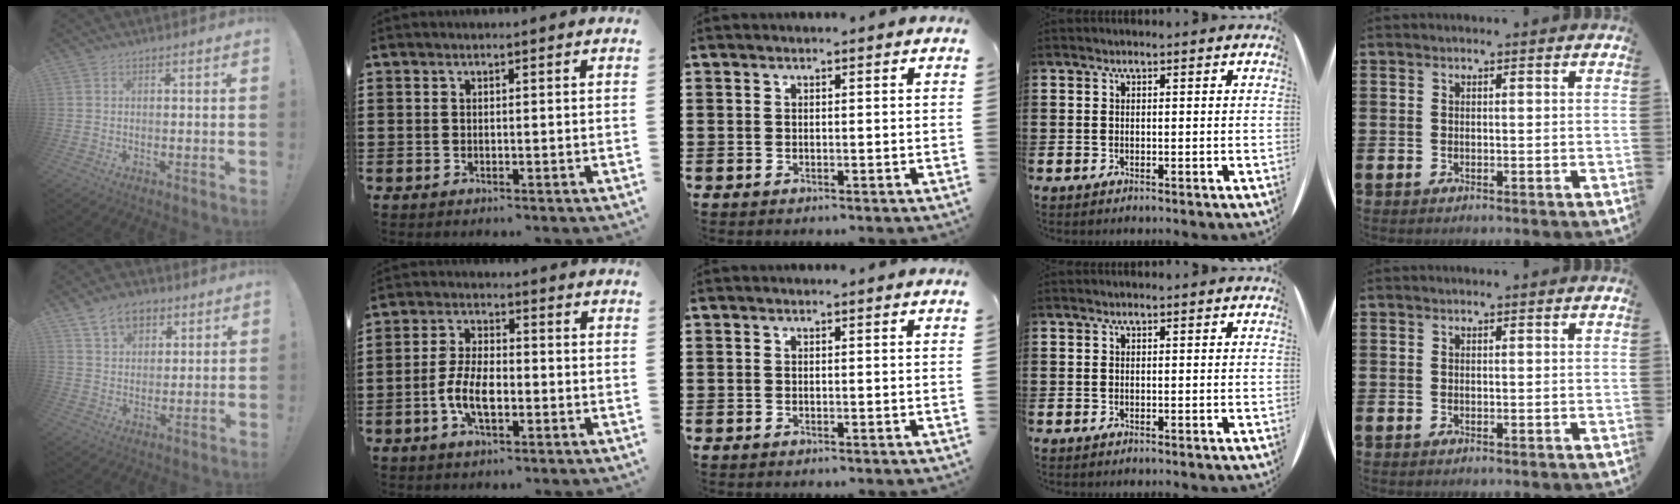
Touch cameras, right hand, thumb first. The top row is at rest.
{"thumb": {"total": 9.3, "force": [5.6, 6.3, 4.0], "torque": [-0.063, -0.021, 0.108]}, "index": {"total": 6.8, "force": [-2.2, 3.0, 5.7], "torque": [-0.139, -0.006, -0.048]}}